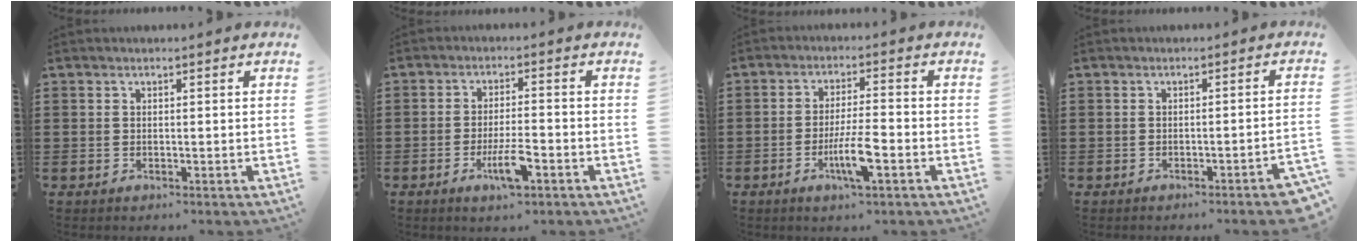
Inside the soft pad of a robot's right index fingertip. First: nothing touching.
{"total": 6.0, "force": [-2.6, 1.3, 5.2], "torque": [-0.102, -0.007, -0.049]}
{"total": 6.6, "force": [-2.5, 1.0, 6.0], "torque": [-0.118, -0.011, -0.047]}
{"total": 2.1, "force": [-1.7, -0.2, 1.3], "torque": [-0.022, -0.005, -0.031]}